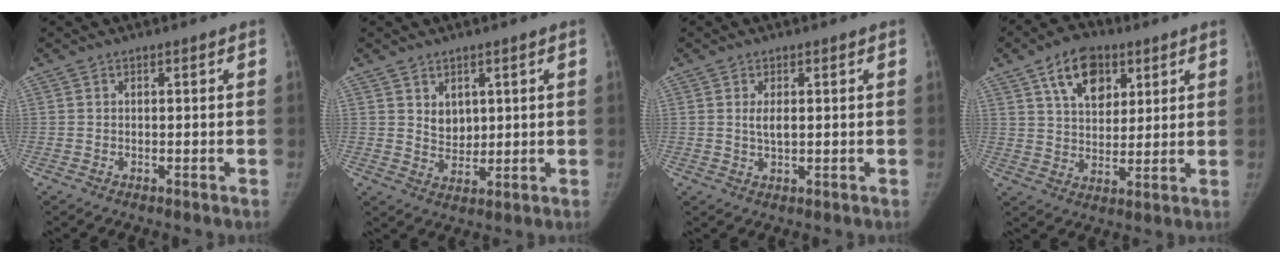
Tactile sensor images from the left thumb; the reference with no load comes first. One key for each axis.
{"total": 4.3, "fx": 1.8, "fy": 3.3, "fz": 2.1, "tx": -0.013, "ty": -0.018, "tz": 0.040}
{"total": 2.6, "fx": 0.5, "fy": 1.2, "fz": 2.2, "tx": -0.041, "ty": -0.005, "tz": 0.011}
{"total": 11.5, "fx": 5.7, "fy": 7.4, "fz": 6.8, "tx": -0.078, "ty": -0.021, "tz": 0.096}